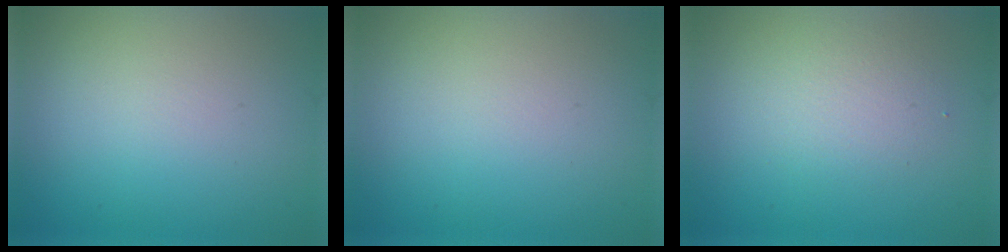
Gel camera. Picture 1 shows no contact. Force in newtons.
{"total": 0.0}
{"total": 2.2, "press": 2.2, "slide": 0.1}